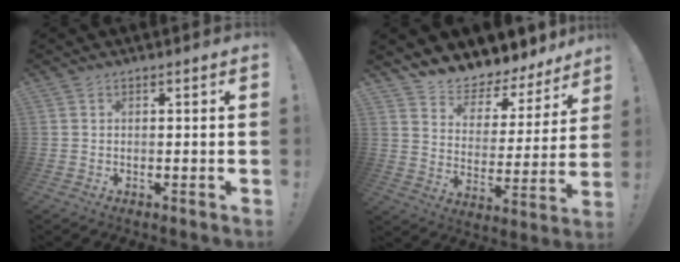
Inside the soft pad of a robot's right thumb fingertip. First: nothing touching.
{"total": 6.8, "force": [6.3, 2.2, 1.0], "torque": [-0.022, -0.075, 0.108]}